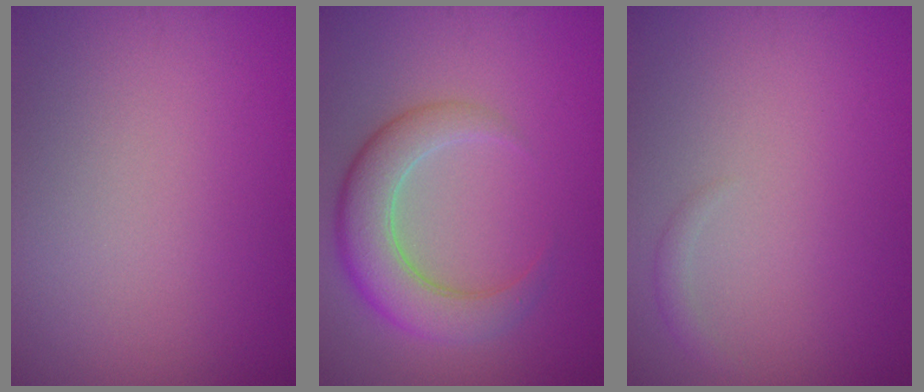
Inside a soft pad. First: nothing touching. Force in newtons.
{"total": 5.5, "press": 5.5, "slide": 0.4}
{"total": 0.8, "press": 0.8, "slide": 0.1}